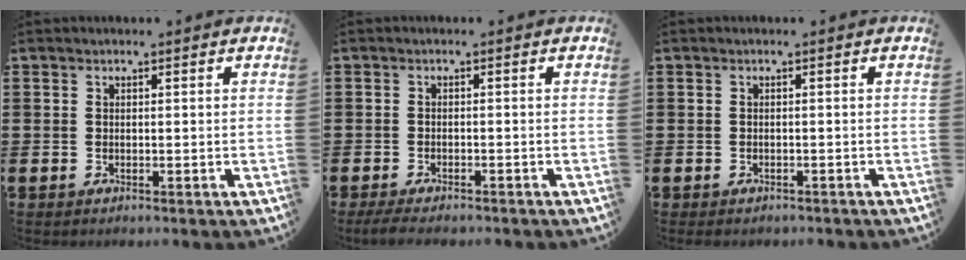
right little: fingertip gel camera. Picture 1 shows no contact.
{"total": 1.5, "force": [-1.3, 0.2, 0.7], "torque": [-0.015, 0.000, -0.025]}
{"total": 0.7, "force": [-0.7, 0.1, 0.0], "torque": [-0.003, -0.003, -0.013]}